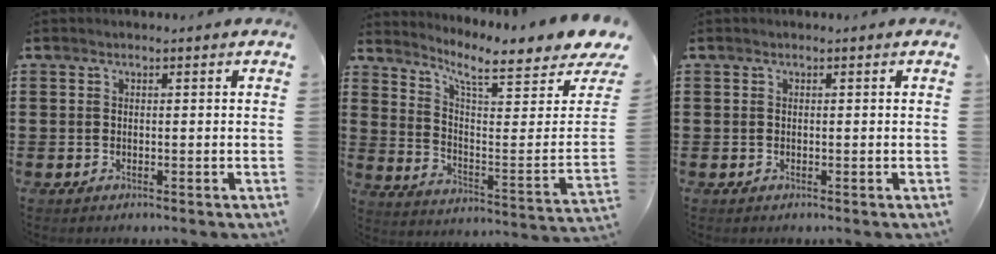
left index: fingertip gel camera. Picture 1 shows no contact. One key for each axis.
{"total": 7.4, "fx": 6.3, "fy": 0.3, "fz": 3.9, "tx": -0.094, "ty": -0.059, "tz": 0.098}
{"total": 0.0}